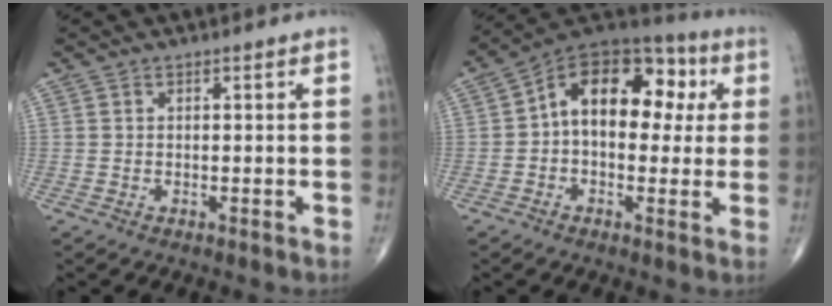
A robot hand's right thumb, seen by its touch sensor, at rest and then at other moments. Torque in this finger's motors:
{"motor_torque": [-0.08, 0.19, 1.03, -0.15, 0.25]}